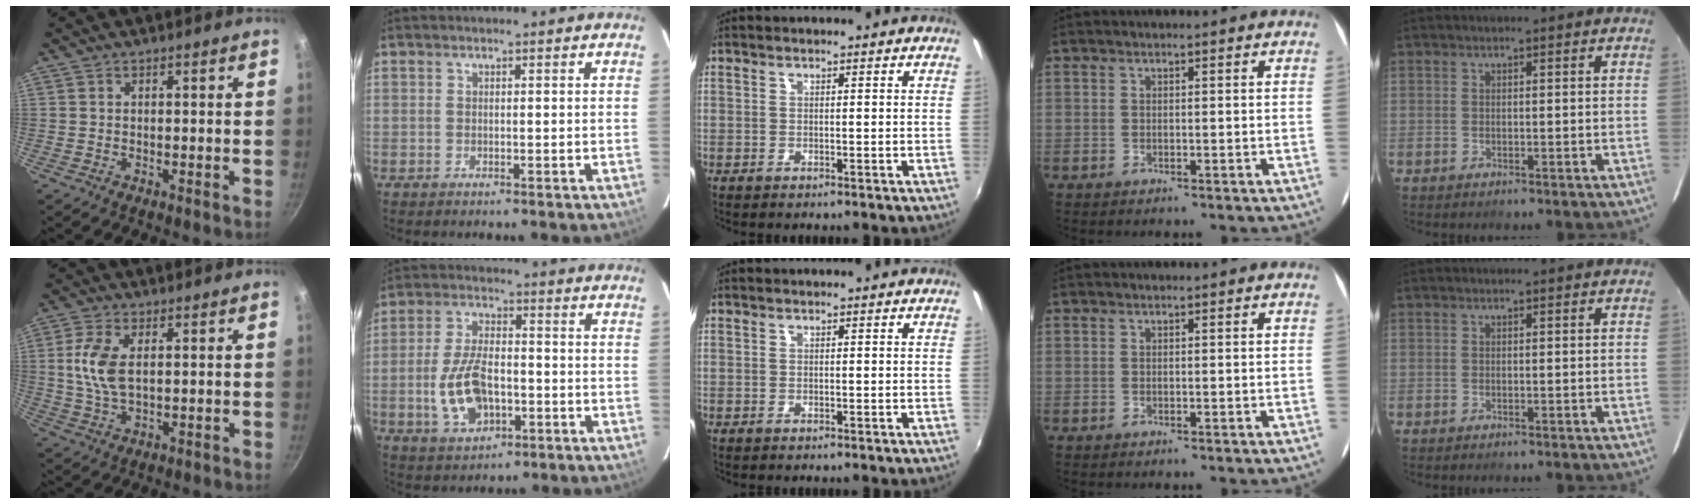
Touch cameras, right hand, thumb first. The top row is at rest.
{"thumb": {"total": 8.2, "force": [1.4, 4.3, 6.8], "torque": [-0.139, 0.002, 0.028]}, "index": {"total": 11.5, "force": [-3.0, 6.2, 9.2], "torque": [-0.192, 0.004, -0.044]}}